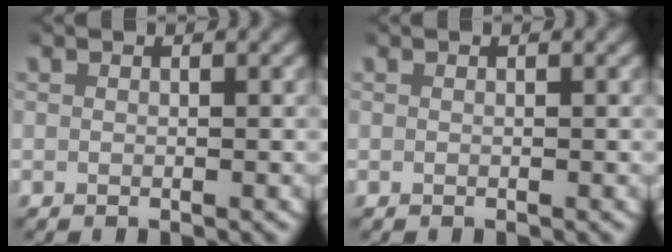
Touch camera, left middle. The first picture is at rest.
{"total": 0.0}